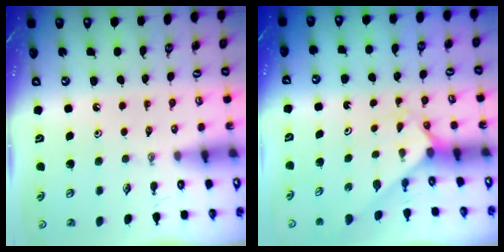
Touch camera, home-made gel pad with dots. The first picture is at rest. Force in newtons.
{"total": 2.1, "press": 2.1, "slide": 0.3}